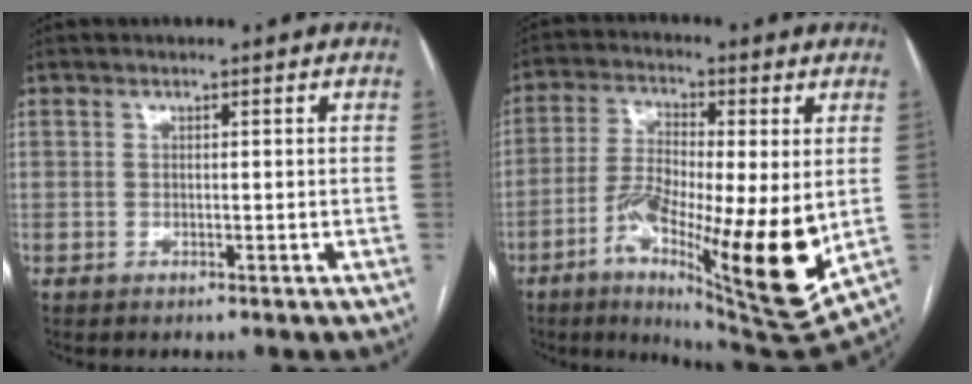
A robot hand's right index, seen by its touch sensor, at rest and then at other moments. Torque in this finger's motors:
{"motor_torque": [0.70, 0.25, 0.85, 0.21]}